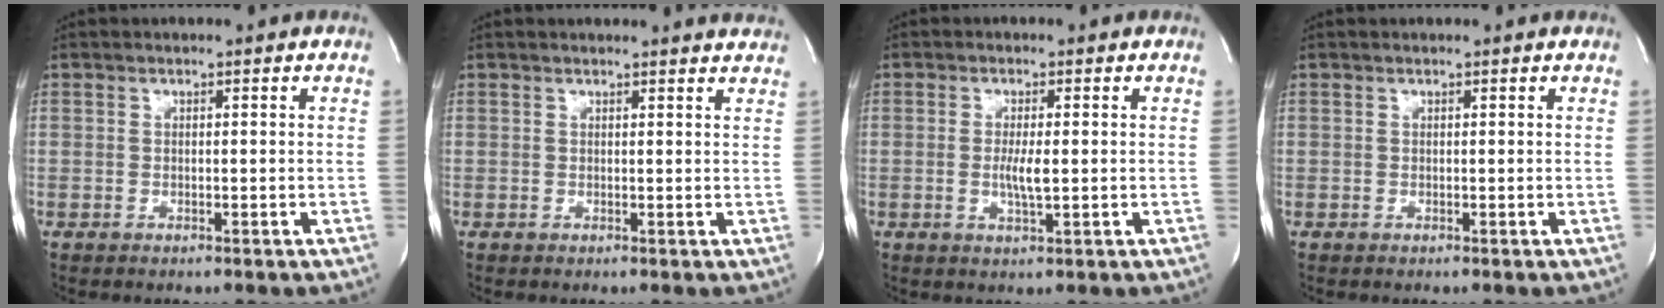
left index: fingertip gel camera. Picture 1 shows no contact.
{"total": 8.6, "force": [8.4, 0.6, 1.7], "torque": [-0.009, -0.004, 0.072]}
{"total": 3.0, "force": [-0.3, 0.3, 2.9], "torque": [-0.062, -0.010, -0.005]}
{"total": 1.2, "force": [1.2, 0.0, 0.2], "torque": [-0.009, 0.005, 0.012]}